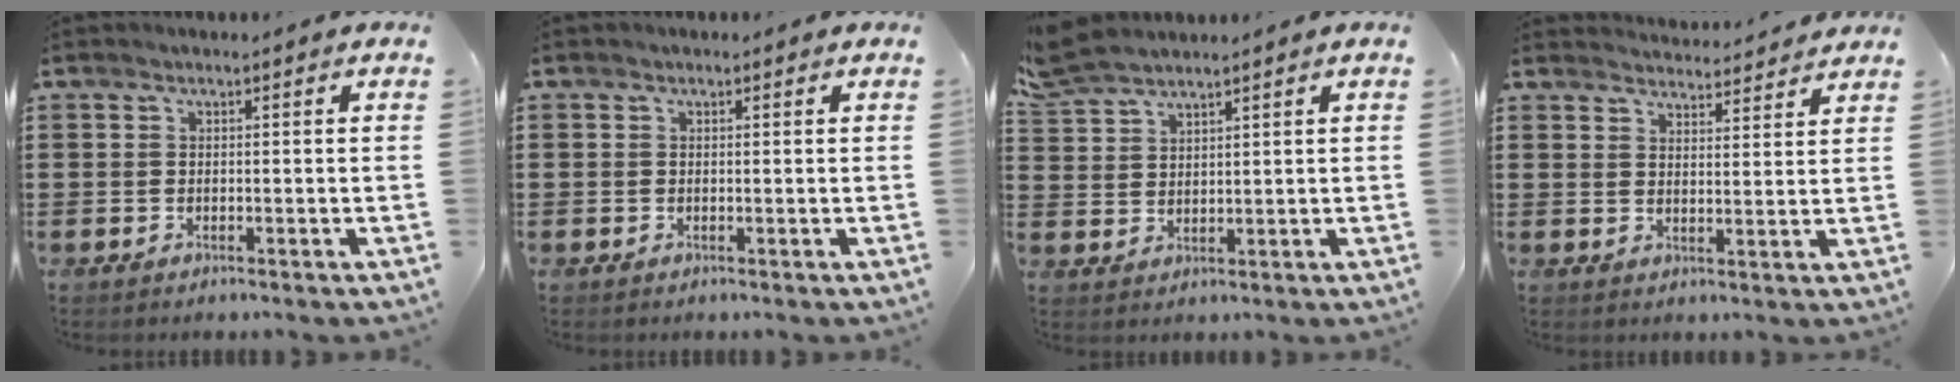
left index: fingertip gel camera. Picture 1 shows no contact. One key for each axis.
{"total": 0.8, "fx": 0.3, "fy": 0.7, "fz": 0.1, "tx": -0.006, "ty": 0.004, "tz": 0.005}
{"total": 4.7, "fx": 4.2, "fy": 1.2, "fz": 1.7, "tx": -0.048, "ty": -0.002, "tz": 0.080}
{"total": 3.5, "fx": 3.5, "fy": 0.0, "fz": 0.0, "tx": -0.003, "ty": -0.022, "tz": 0.062}